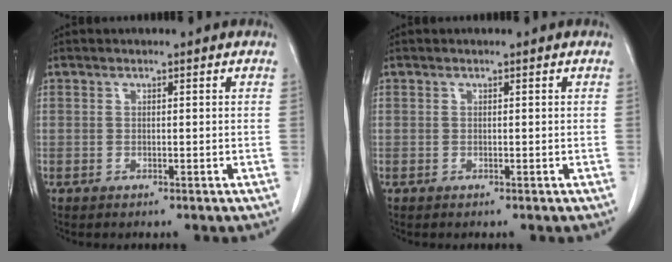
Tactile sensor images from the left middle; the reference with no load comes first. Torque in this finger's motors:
{"motor_torque": [-0.01, -0.01, 0.02, 0.00]}